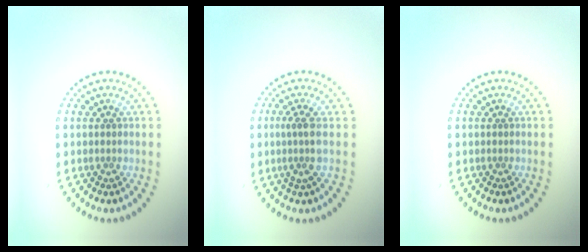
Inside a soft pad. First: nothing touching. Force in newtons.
{"total": 2.3, "press": 1.8, "slide": 1.5}
{"total": 0.0}